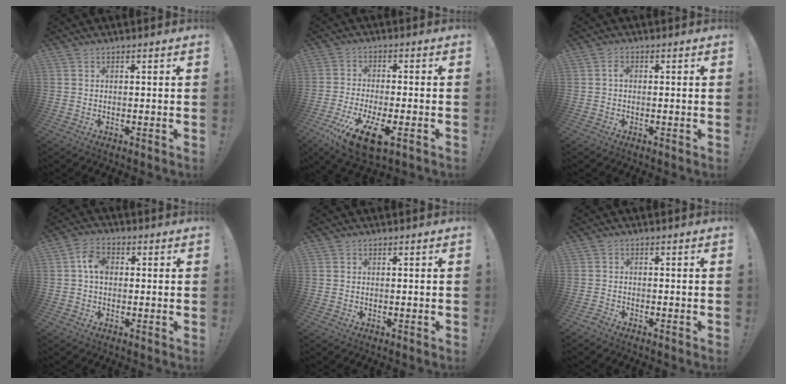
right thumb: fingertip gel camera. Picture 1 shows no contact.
{"total": 11.3, "force": [-5.9, 3.8, 8.9], "torque": [-0.169, 0.020, -0.095]}
{"total": 1.5, "force": [-0.2, 1.0, 1.1], "torque": [-0.026, 0.007, -0.004]}
{"total": 6.6, "force": [0.6, 4.6, 4.6], "torque": [-0.091, 0.014, 0.013]}
{"total": 0.6, "force": [0.2, 0.6, -0.3], "torque": [0.006, 0.003, 0.003]}
{"total": 1.5, "force": [-1.3, 0.7, 0.2], "torque": [0.001, 0.006, -0.024]}